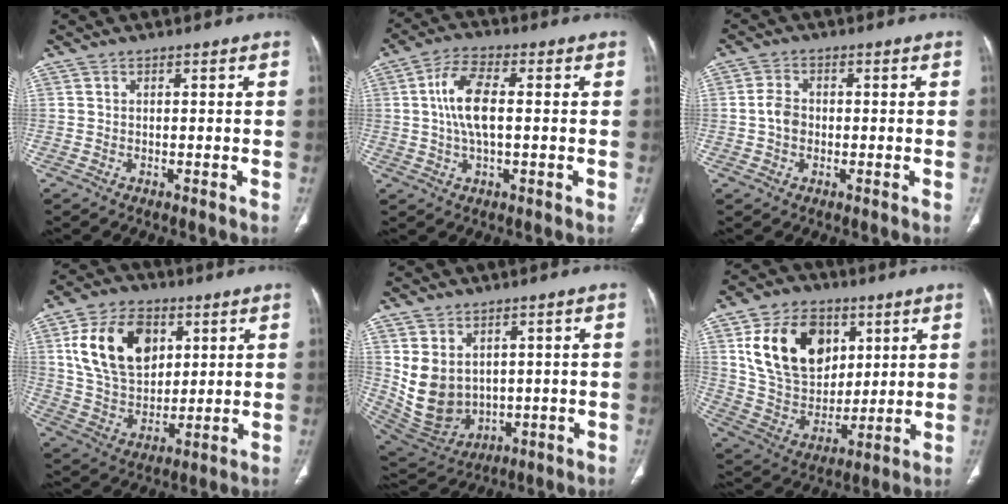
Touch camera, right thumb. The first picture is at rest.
{"total": 8.9, "force": [0.8, 3.7, 8.0], "torque": [-0.169, 0.010, 0.010]}
{"total": 3.8, "force": [-0.4, 2.9, 2.3], "torque": [-0.039, 0.010, -0.013]}
{"total": 17.5, "force": [5.8, 11.9, 11.4], "torque": [-0.171, -0.014, 0.113]}
{"total": 11.6, "force": [2.3, 9.0, 7.0], "torque": [-0.122, -0.014, 0.081]}
{"total": 20.2, "force": [7.2, 14.6, 12.0], "torque": [-0.177, -0.020, 0.140]}